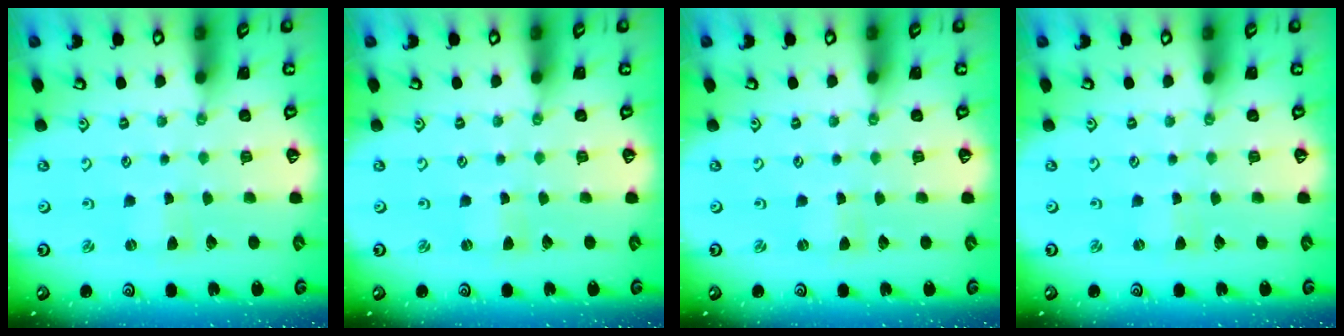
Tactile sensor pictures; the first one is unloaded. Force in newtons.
{"total": 0.0}
{"total": 0.0}
{"total": 0.0}